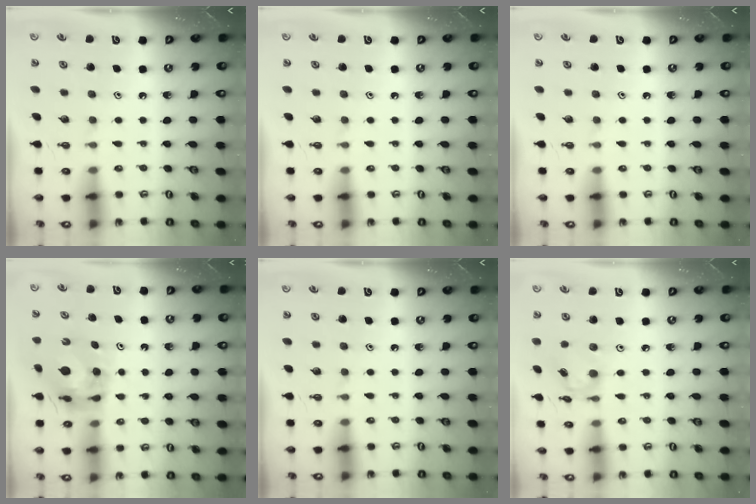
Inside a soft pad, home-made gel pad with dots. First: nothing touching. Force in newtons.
{"total": 0.0}
{"total": 0.0}
{"total": 8.4, "press": 8.4, "slide": 0.9}
{"total": 0.0}
{"total": 8.6, "press": 8.5, "slide": 0.6}